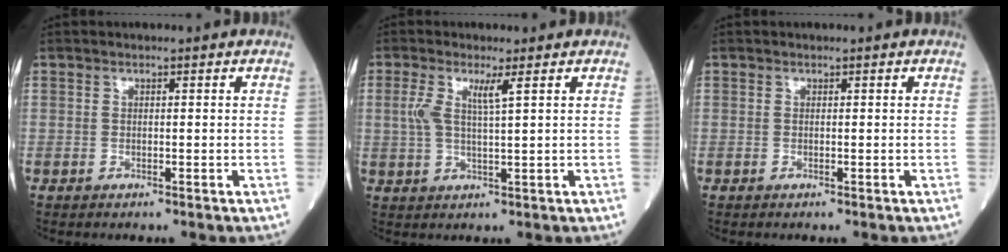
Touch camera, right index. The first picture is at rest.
{"total": 4.2, "force": [1.5, 0.2, 4.0], "torque": [-0.086, 0.005, 0.031]}
{"total": 0.0}